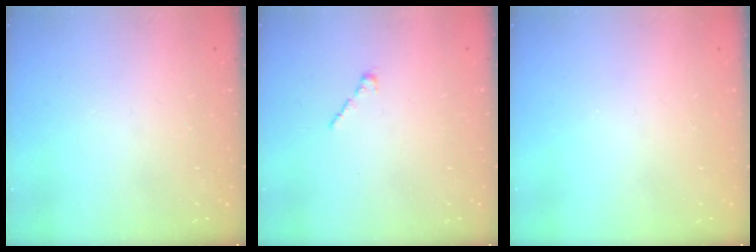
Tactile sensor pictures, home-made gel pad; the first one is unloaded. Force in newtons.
{"total": 1.7, "press": 1.7, "slide": 0.5}
{"total": 0.0}